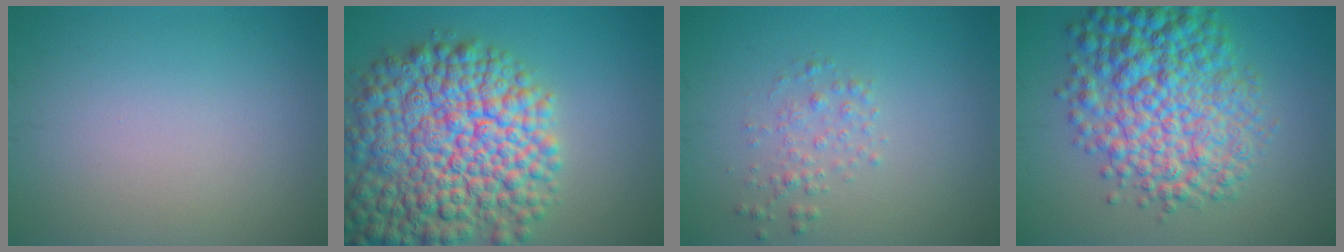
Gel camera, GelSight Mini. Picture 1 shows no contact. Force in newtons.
{"total": 13.4, "press": 13.4, "slide": 0.6}
{"total": 1.6, "press": 1.6, "slide": 0.0}
{"total": 9.7, "press": 9.7, "slide": 0.1}